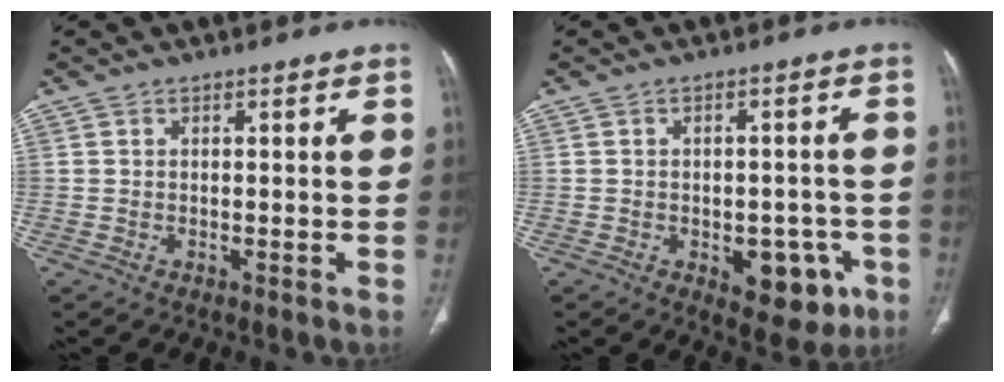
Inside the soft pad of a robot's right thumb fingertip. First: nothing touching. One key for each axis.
{"total": 9.7, "fx": -3.8, "fy": 5.6, "fz": 6.9, "tx": -0.051, "ty": 0.017, "tz": -0.036}